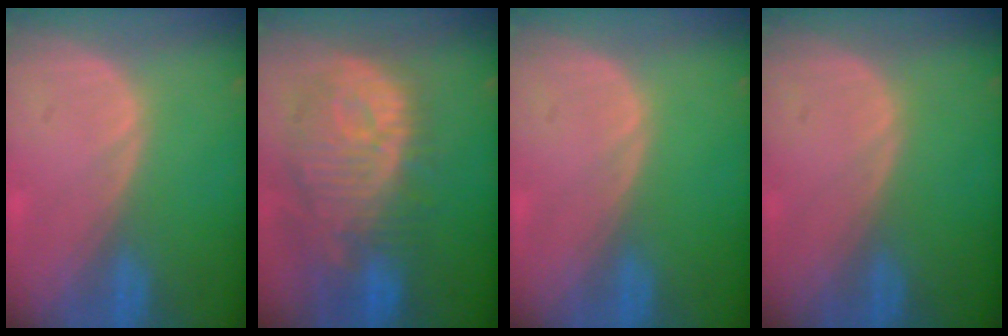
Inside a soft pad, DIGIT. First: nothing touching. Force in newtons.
{"total": 12.5, "press": 11.1, "slide": 5.6}
{"total": 0.0}
{"total": 0.0}